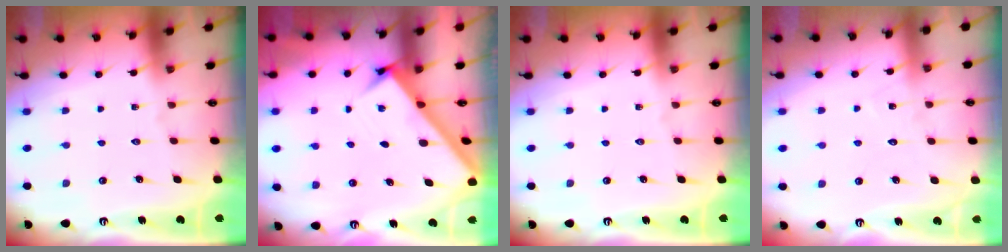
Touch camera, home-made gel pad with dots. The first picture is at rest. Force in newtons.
{"total": 3.0, "press": 3.0, "slide": 0.4}
{"total": 0.0}
{"total": 6.6, "press": 6.6, "slide": 0.6}